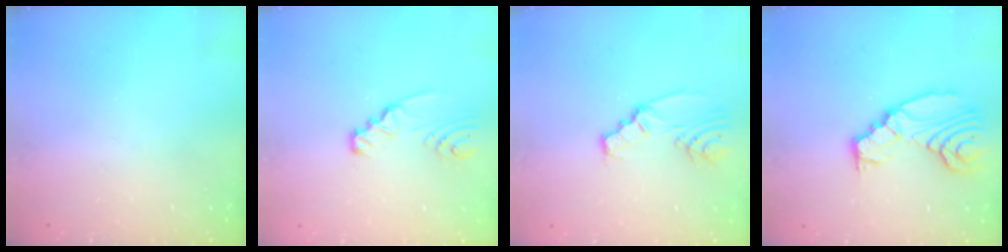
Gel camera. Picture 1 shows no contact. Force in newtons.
{"total": 3.0, "press": 3.0, "slide": 0.3}
{"total": 4.0, "press": 4.0, "slide": 0.3}
{"total": 11.5, "press": 11.5, "slide": 1.0}